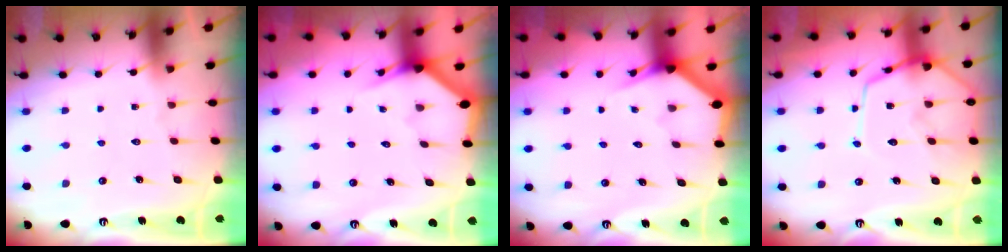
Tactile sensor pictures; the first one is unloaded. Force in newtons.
{"total": 3.5, "press": 3.5, "slide": 0.1}
{"total": 2.8, "press": 2.8, "slide": 0.1}
{"total": 11.3, "press": 11.3, "slide": 1.1}